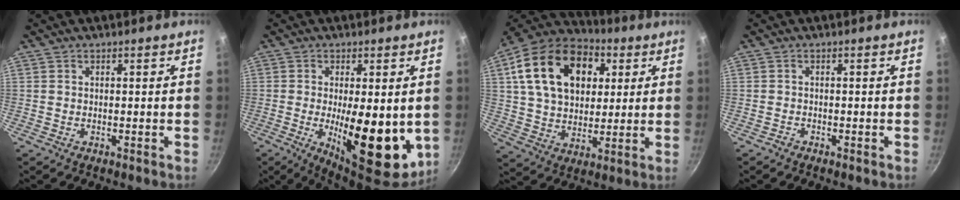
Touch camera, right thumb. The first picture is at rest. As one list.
[{"total": 15.3, "force": [-1.7, 5.7, 14.1], "torque": [-0.187, -0.015, -0.013]}, {"total": 22.9, "force": [6.9, 15.5, 15.3], "torque": [-0.245, 0.002, 0.110]}, {"total": 0.7, "force": [-0.6, 0.2, 0.1], "torque": [-0.012, 0.009, -0.012]}]